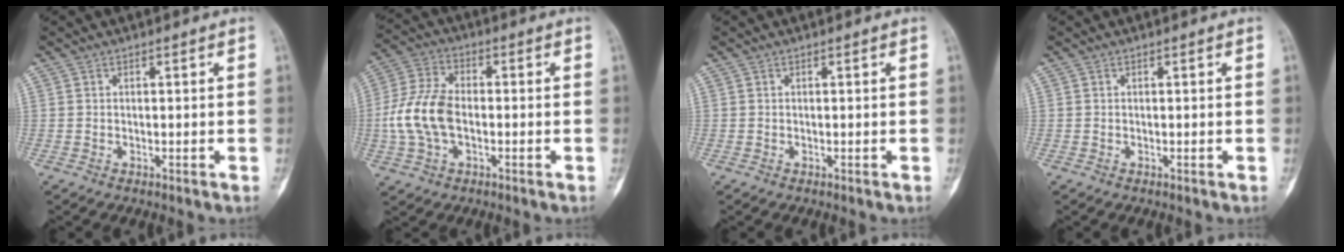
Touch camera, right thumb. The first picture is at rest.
{"total": 11.1, "force": [-1.5, 6.8, 8.7], "torque": [-0.186, 0.022, -0.035]}
{"total": 0.0}
{"total": 0.0}